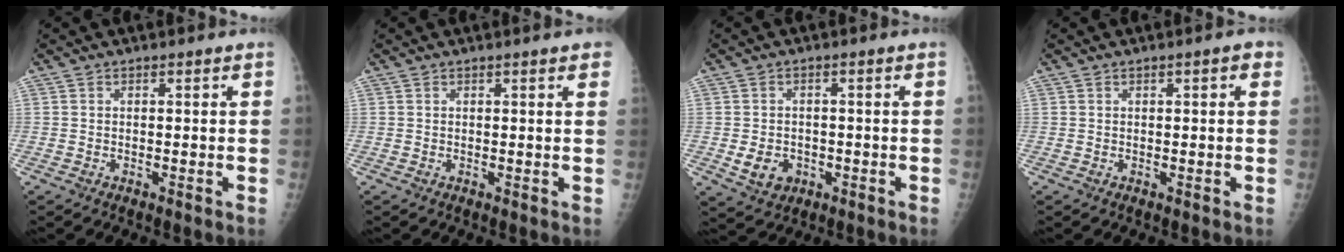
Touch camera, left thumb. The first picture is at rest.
{"total": 3.2, "force": [2.2, 0.3, 2.3], "torque": [-0.023, 0.003, 0.019]}
{"total": 5.0, "force": [-1.2, 4.1, 2.6], "torque": [-0.032, 0.003, -0.010]}
{"total": 1.8, "force": [0.7, 0.5, 1.6], "torque": [-0.018, 0.002, 0.007]}